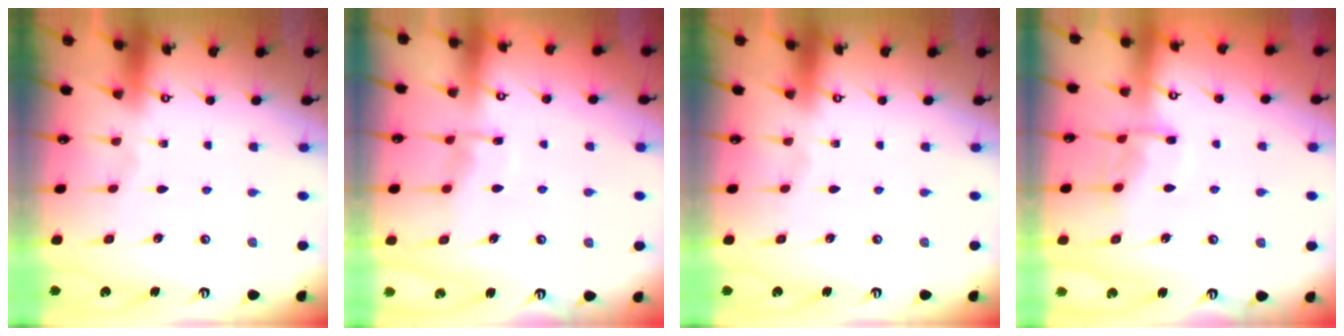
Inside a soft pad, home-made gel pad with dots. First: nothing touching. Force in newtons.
{"total": 6.5, "press": 6.5, "slide": 0.8}
{"total": 0.0}
{"total": 8.2, "press": 8.1, "slide": 0.8}